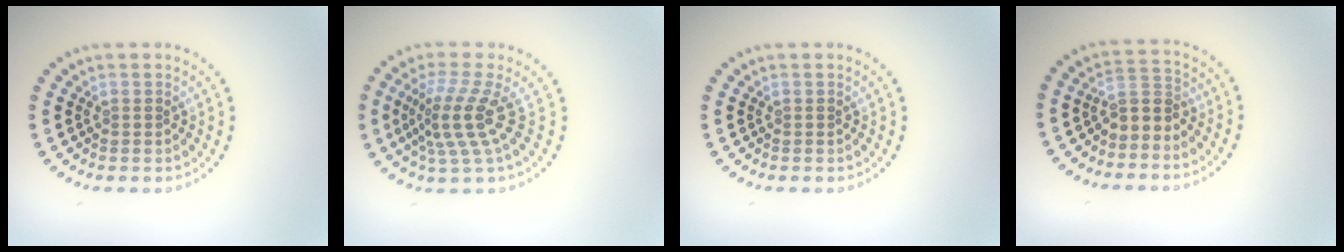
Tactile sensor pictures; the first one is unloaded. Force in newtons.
{"total": 4.1, "press": 2.9, "slide": 2.9}
{"total": 0.0}
{"total": 2.5, "press": 2.1, "slide": 1.3}